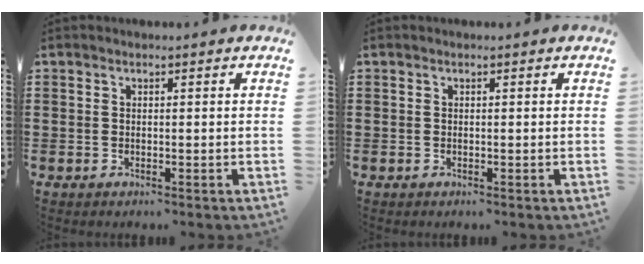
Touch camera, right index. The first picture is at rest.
{"total": 0.0}